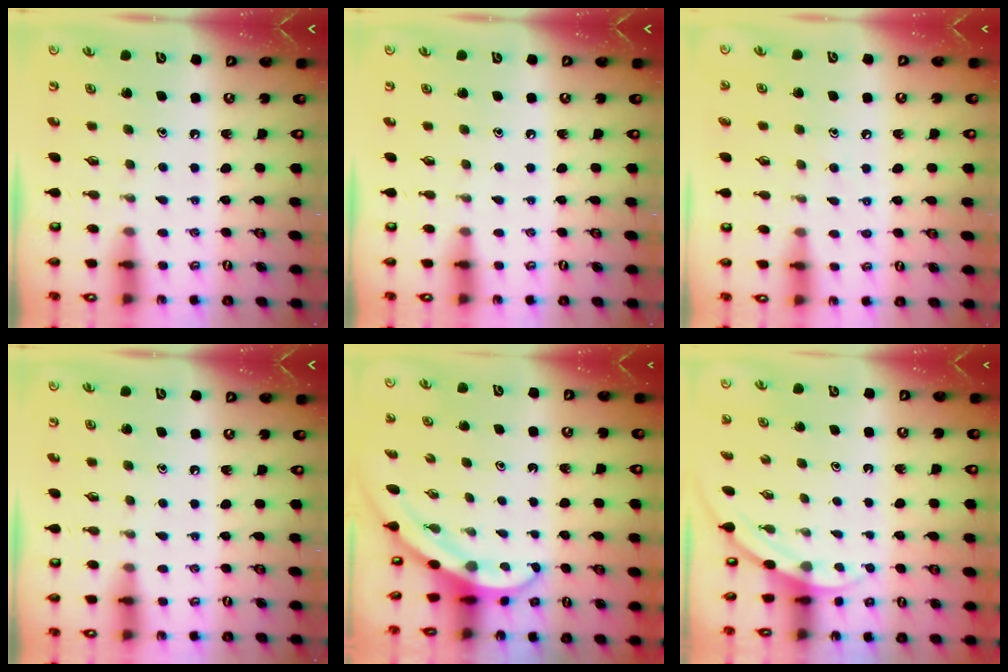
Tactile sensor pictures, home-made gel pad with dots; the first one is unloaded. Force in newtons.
{"total": 0.0}
{"total": 6.1, "press": 6.0, "slide": 0.7}
{"total": 0.0}
{"total": 3.6, "press": 3.6, "slide": 0.1}
{"total": 2.6, "press": 2.6, "slide": 0.1}